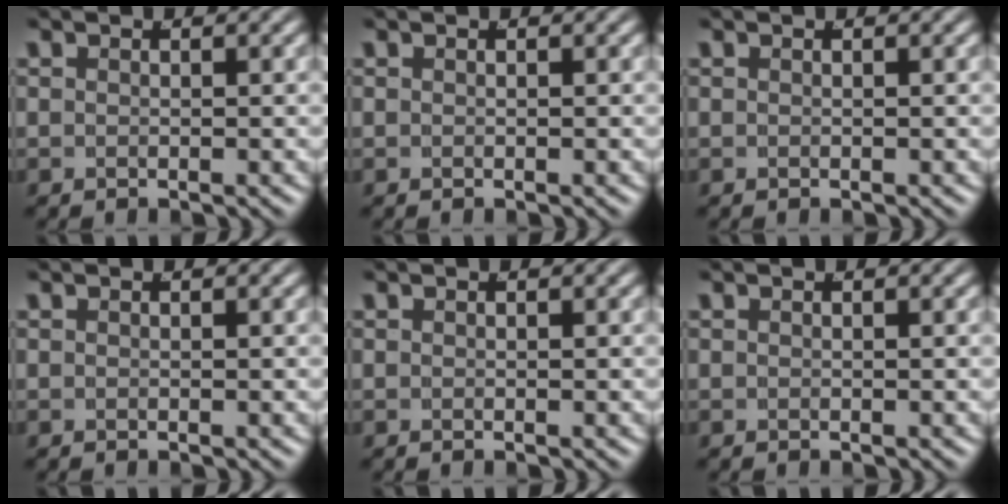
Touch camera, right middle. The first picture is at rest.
{"total": 0.0}
{"total": 0.0}
{"total": 0.0}
{"total": 0.0}
{"total": 0.0}